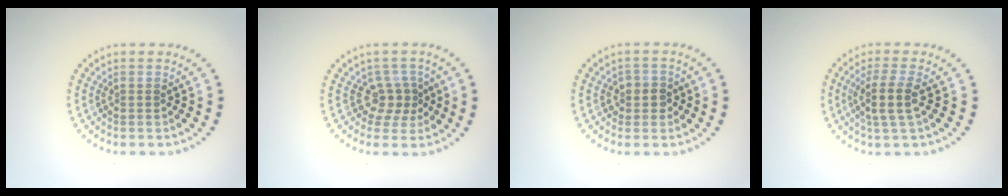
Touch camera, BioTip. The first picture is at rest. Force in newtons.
{"total": 2.4, "press": 1.7, "slide": 1.7}
{"total": 1.9, "press": 1.8, "slide": 0.7}
{"total": 2.7, "press": 2.3, "slide": 1.5}